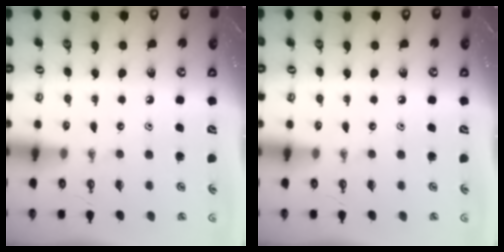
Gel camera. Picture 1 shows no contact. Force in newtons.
{"total": 0.0}